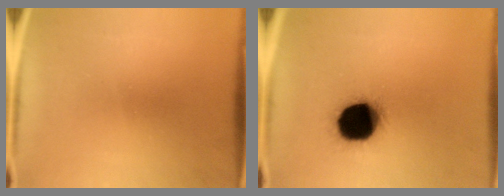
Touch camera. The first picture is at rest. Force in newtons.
{"total": 19.4}